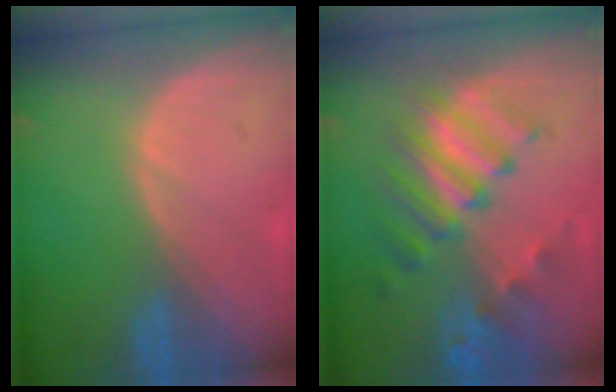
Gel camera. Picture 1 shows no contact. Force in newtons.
{"total": 9.5, "press": 8.4, "slide": 4.5}